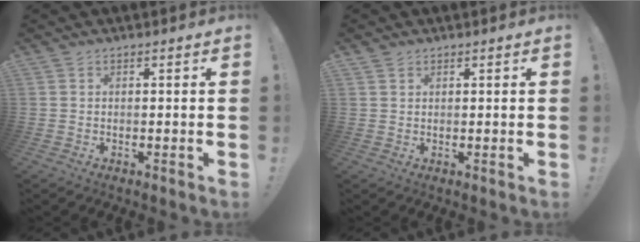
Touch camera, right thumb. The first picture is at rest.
{"total": 1.4, "force": [1.2, 0.7, 0.1], "torque": [0.001, -0.006, 0.024]}